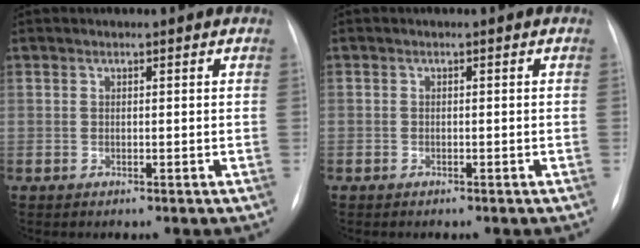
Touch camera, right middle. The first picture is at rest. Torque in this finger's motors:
{"motor_torque": [1.18, -0.96, 0.59, -0.21]}